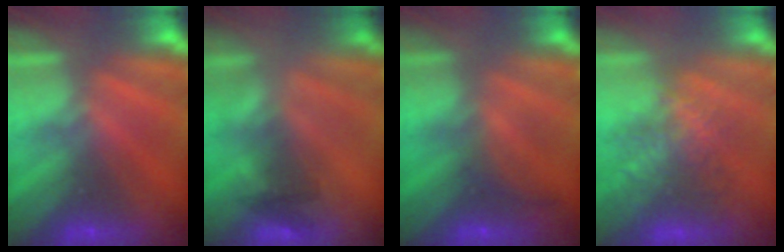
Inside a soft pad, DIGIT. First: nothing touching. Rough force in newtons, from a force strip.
{"total": 2.3}
{"total": 10.8}
{"total": 3.2}